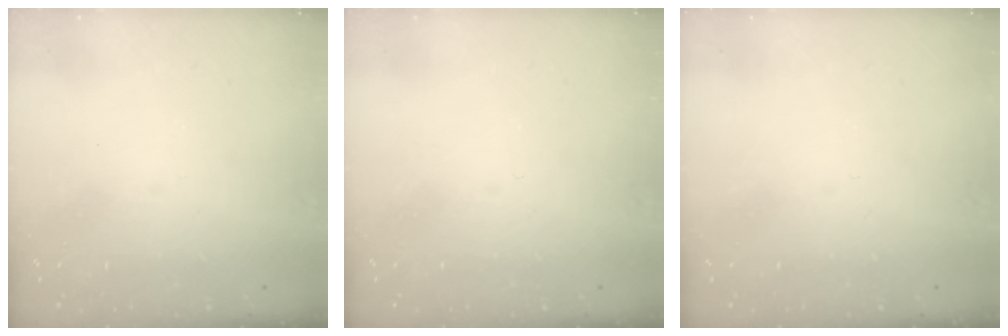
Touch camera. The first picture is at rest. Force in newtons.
{"total": 0.0}
{"total": 0.0}